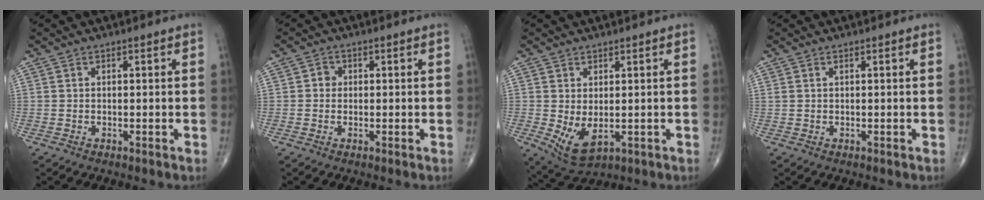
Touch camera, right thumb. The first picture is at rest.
{"total": 1.7, "force": [0.0, 1.6, 0.6], "torque": [0.001, 0.005, -0.004]}
{"total": 6.3, "force": [-0.6, 3.3, 5.3], "torque": [-0.092, -0.010, 0.008]}
{"total": 0.5, "force": [0.3, 0.2, 0.4], "torque": [-0.010, 0.009, 0.008]}